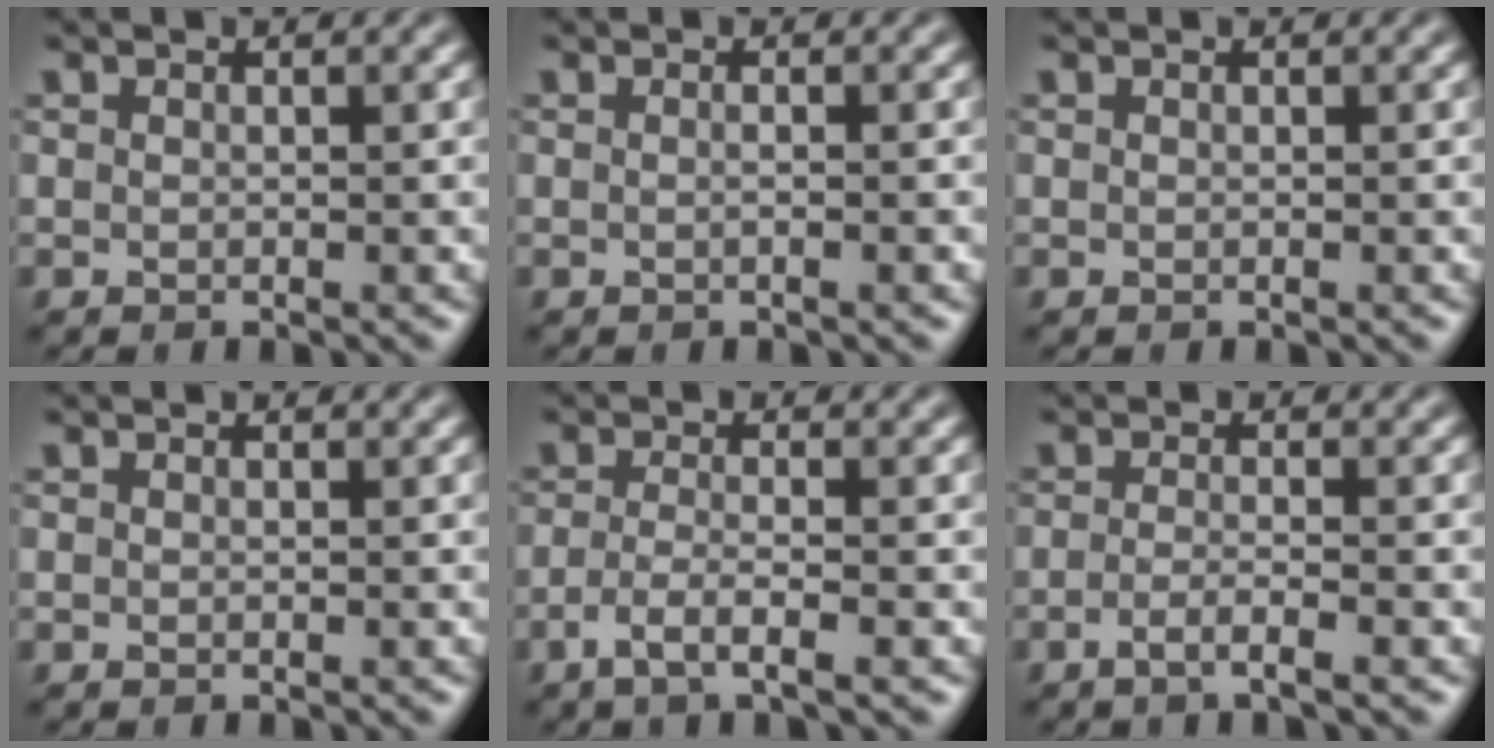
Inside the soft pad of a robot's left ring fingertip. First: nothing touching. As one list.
[{"total": 1.2, "force": [0.0, 0.4, 1.1], "torque": [-0.004, -0.006, -0.006]}, {"total": 0.0}, {"total": 0.0}, {"total": 2.5, "force": [-1.3, 0.5, 2.1], "torque": [-0.042, -0.001, -0.033]}, {"total": 2.1, "force": [-1.0, 0.5, 1.8], "torque": [-0.026, 0.001, -0.027]}]